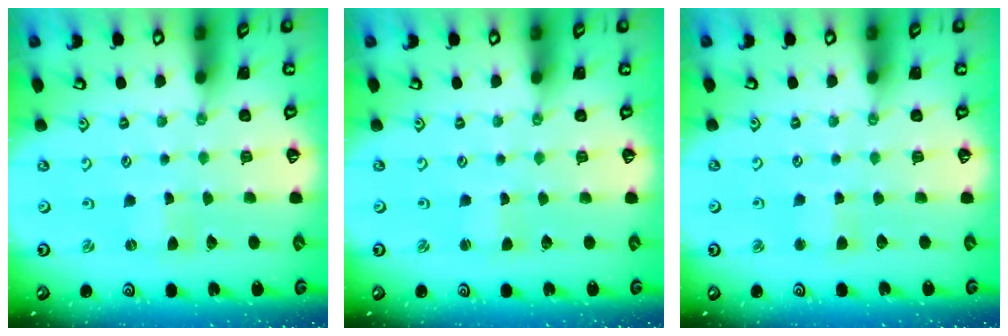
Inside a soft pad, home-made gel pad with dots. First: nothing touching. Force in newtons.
{"total": 1.4, "press": 1.4, "slide": 0.1}
{"total": 3.1, "press": 3.1, "slide": 0.3}